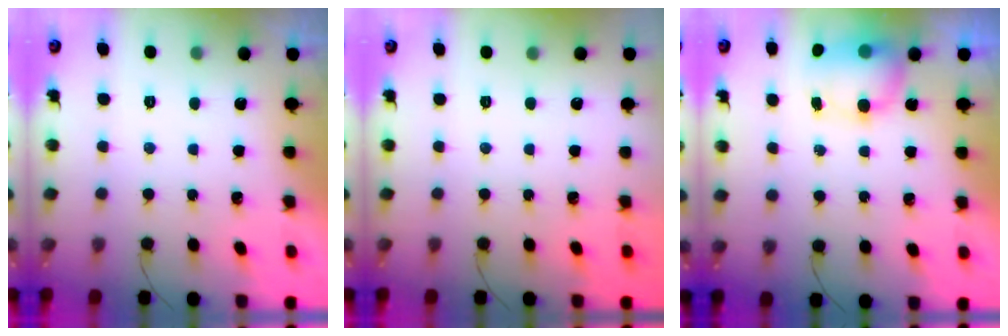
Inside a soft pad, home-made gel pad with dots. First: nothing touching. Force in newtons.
{"total": 0.0}
{"total": 7.4, "press": 7.3, "slide": 1.1}